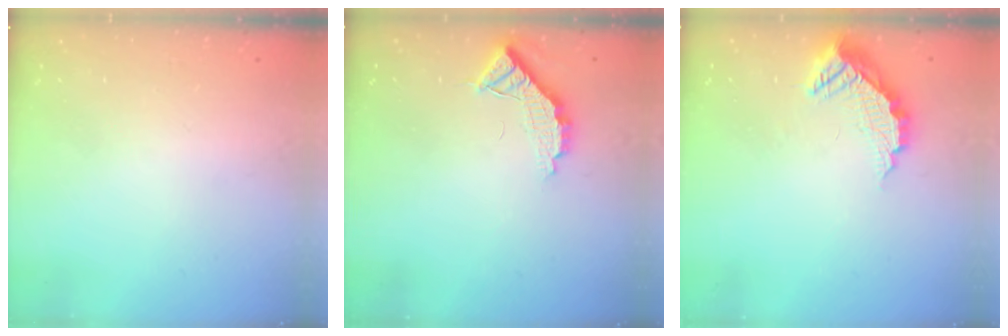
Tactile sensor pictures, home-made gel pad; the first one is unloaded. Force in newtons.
{"total": 9.1, "press": 9.1, "slide": 0.8}
{"total": 9.2, "press": 9.1, "slide": 0.7}